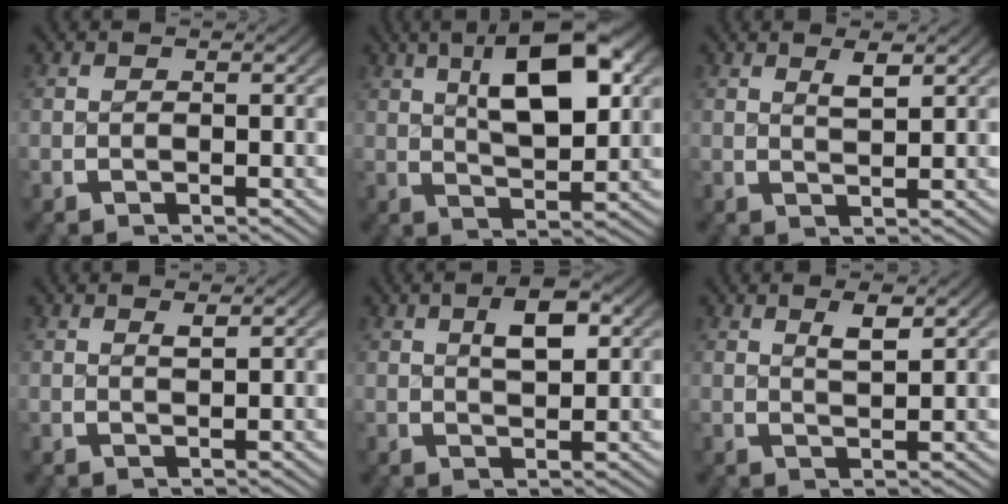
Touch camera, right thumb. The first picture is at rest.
{"total": 9.5, "force": [3.0, 4.3, 8.0], "torque": [-0.119, 0.005, 0.046]}
{"total": 2.1, "force": [1.5, 0.4, 1.4], "torque": [-0.017, 0.001, 0.029]}
{"total": 1.2, "force": [1.0, 0.1, 0.6], "torque": [-0.006, 0.001, 0.020]}
{"total": 3.7, "force": [1.4, 1.7, 3.1], "torque": [-0.041, 0.005, 0.025]}
{"total": 2.4, "force": [1.6, 0.5, 1.7], "torque": [-0.022, 0.002, 0.030]}